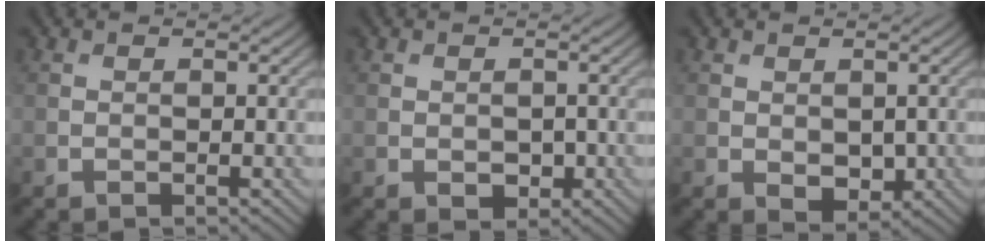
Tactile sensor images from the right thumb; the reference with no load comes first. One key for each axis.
{"total": 1.8, "fx": -0.3, "fy": 1.5, "fz": 1.1, "tx": -0.020, "ty": -0.011, "tz": -0.003}
{"total": 2.5, "fx": 0.2, "fy": 1.8, "fz": 1.7, "tx": -0.033, "ty": -0.009, "tz": 0.009}